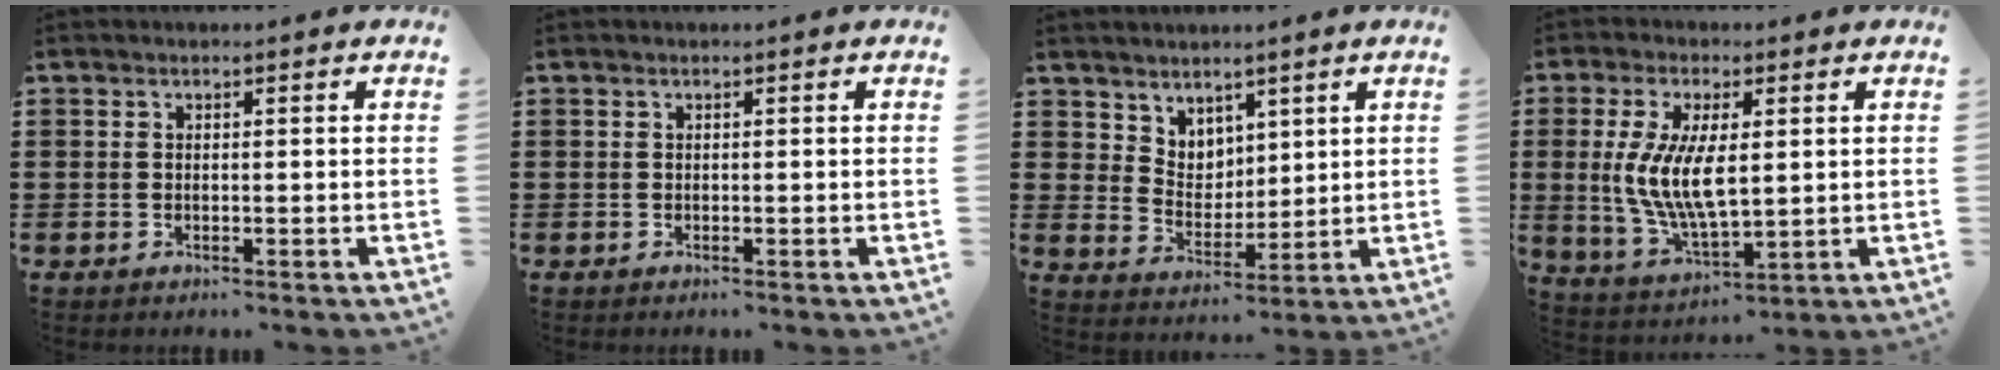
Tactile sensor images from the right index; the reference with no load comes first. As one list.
[{"total": 0.0}, {"total": 4.7, "force": [3.7, 2.9, -0.1], "torque": [-0.018, -0.004, 0.069]}, {"total": 9.4, "force": [0.7, 4.0, 8.5], "torque": [-0.179, 0.002, 0.011]}]